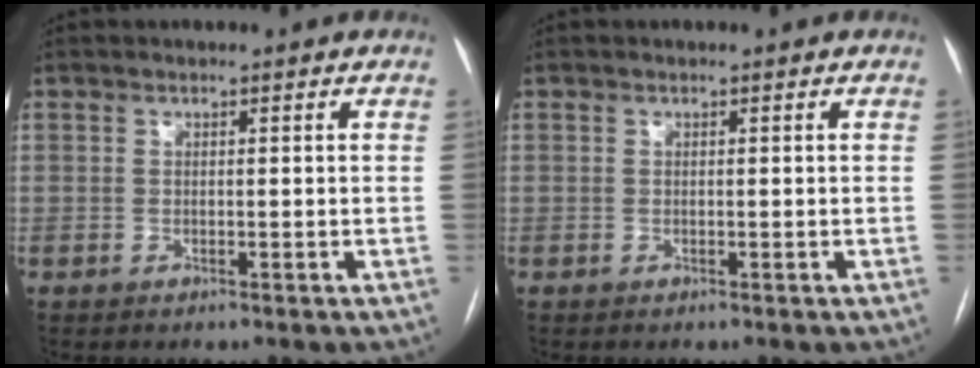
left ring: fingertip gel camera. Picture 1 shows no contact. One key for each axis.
{"total": 0.0}